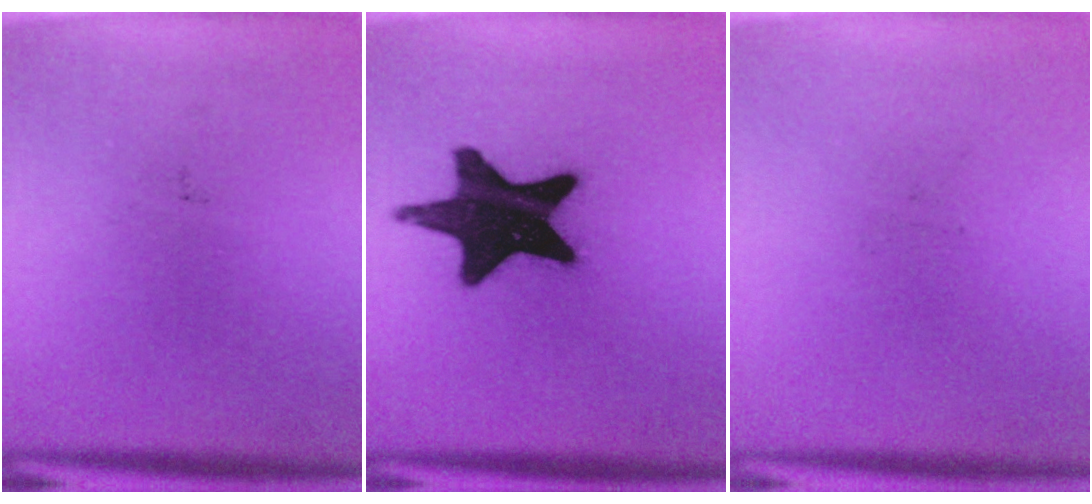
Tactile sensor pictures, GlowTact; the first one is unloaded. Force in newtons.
{"total": 18.6}
{"total": 0.0}